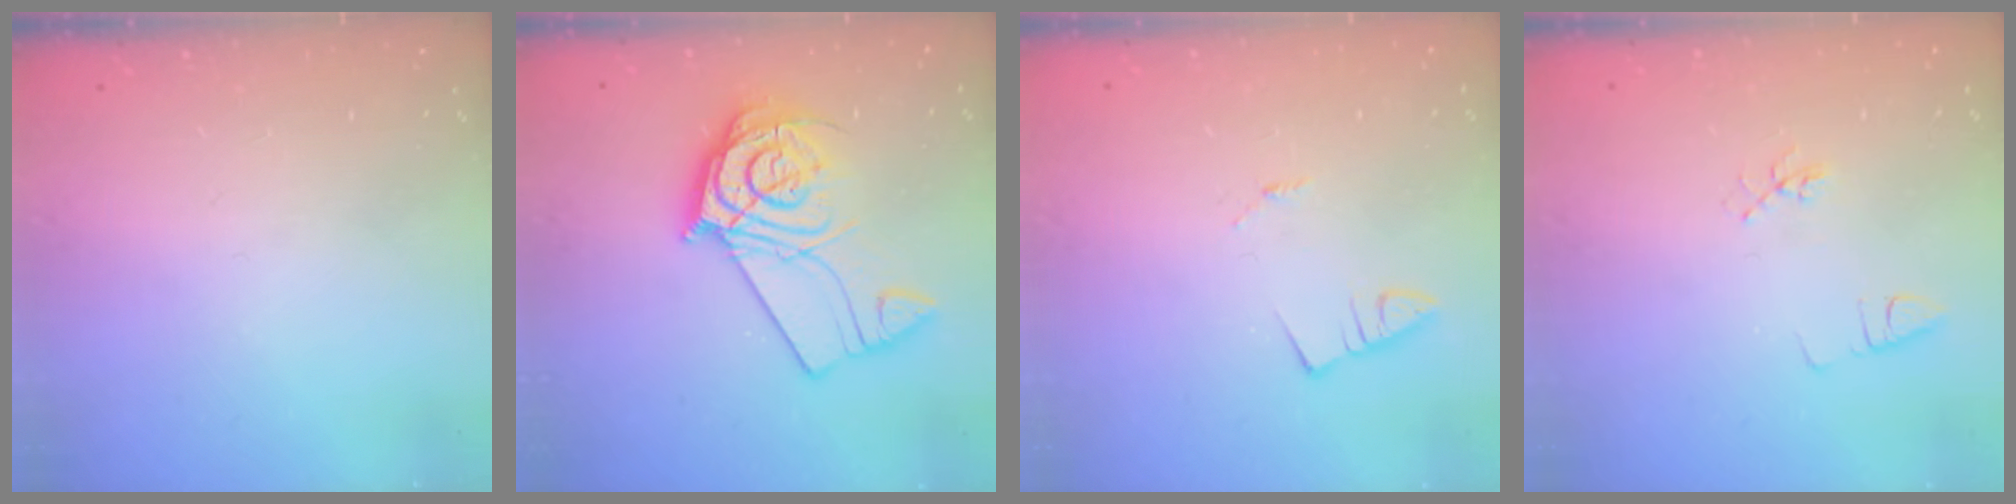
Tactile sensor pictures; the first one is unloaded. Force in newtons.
{"total": 12.1, "press": 12.1, "slide": 1.4}
{"total": 1.0, "press": 1.0, "slide": 0.1}
{"total": 4.8, "press": 4.5, "slide": 1.7}